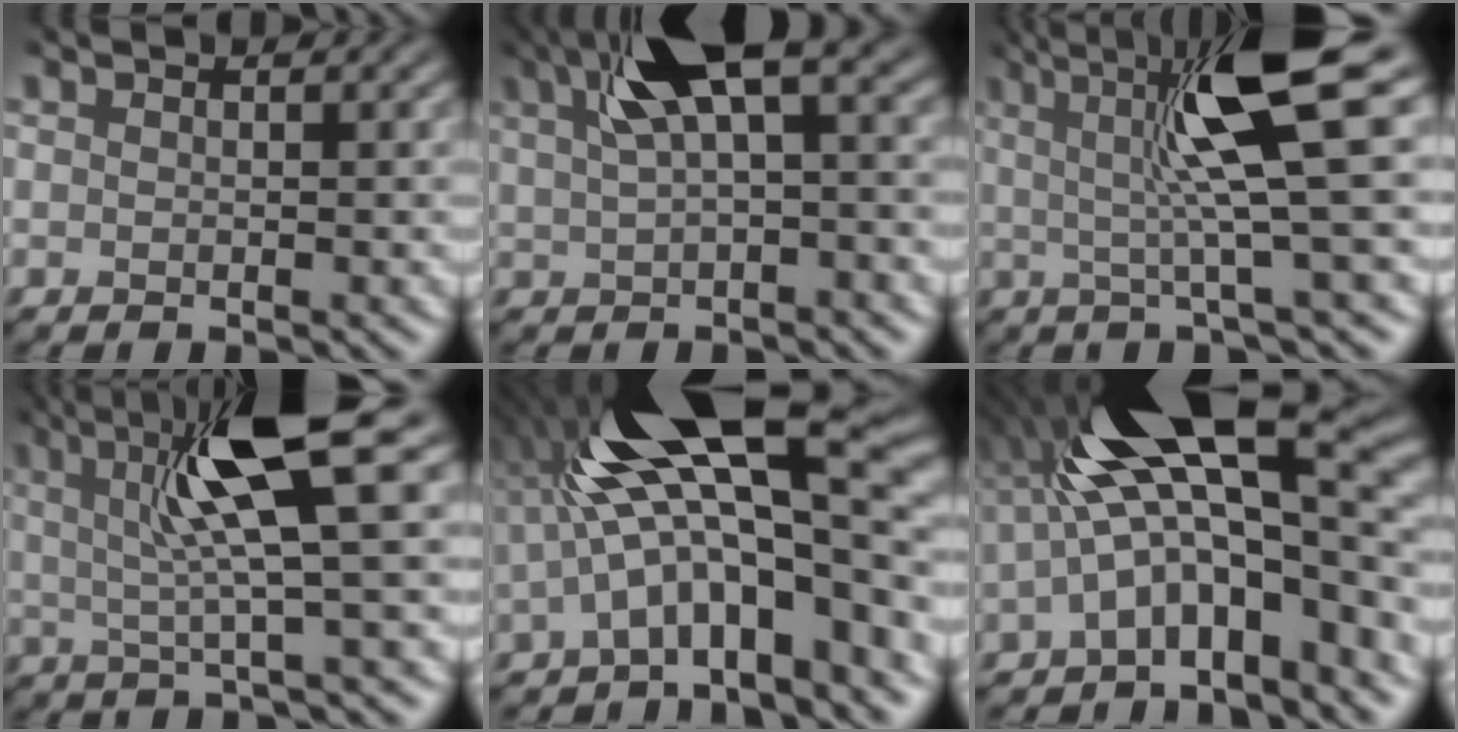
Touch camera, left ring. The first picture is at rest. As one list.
[{"total": 6.4, "force": [2.6, 2.3, 5.4], "torque": [-0.117, 0.009, 0.054]}, {"total": 7.5, "force": [1.6, 0.9, 7.3], "torque": [-0.113, -0.002, 0.023]}, {"total": 7.0, "force": [2.1, 1.0, 6.6], "torque": [-0.117, -0.004, 0.037]}, {"total": 13.6, "force": [-0.1, 4.9, 12.7], "torque": [-0.214, 0.009, 0.009]}, {"total": 12.3, "force": [-0.4, 4.9, 11.3], "torque": [-0.174, 0.014, -0.003]}]